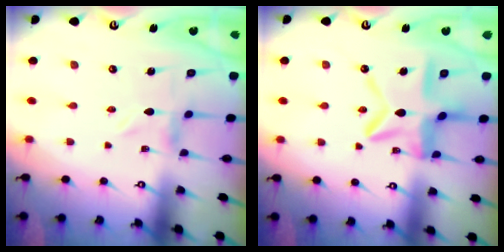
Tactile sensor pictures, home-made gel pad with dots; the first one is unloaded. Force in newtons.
{"total": 13.6, "press": 13.5, "slide": 1.3}